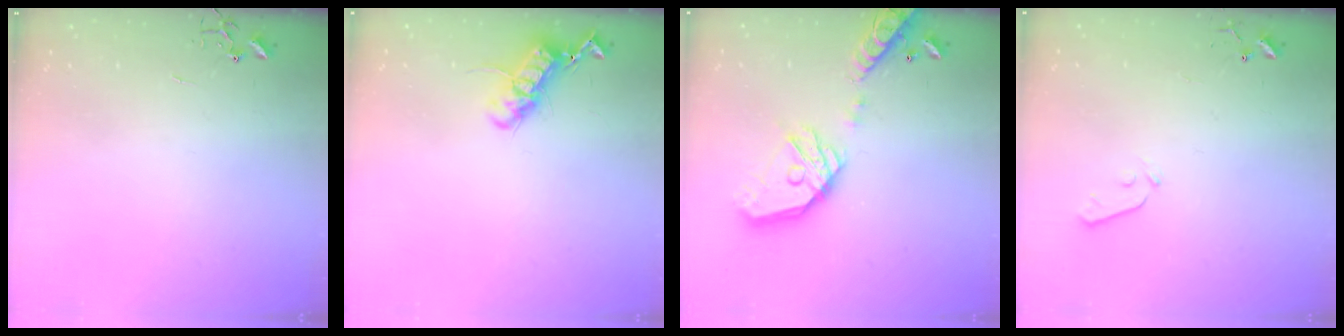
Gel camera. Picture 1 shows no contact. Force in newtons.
{"total": 12.5, "press": 12.5, "slide": 0.4}
{"total": 18.9, "press": 18.8, "slide": 2.4}
{"total": 3.6, "press": 3.6, "slide": 0.6}